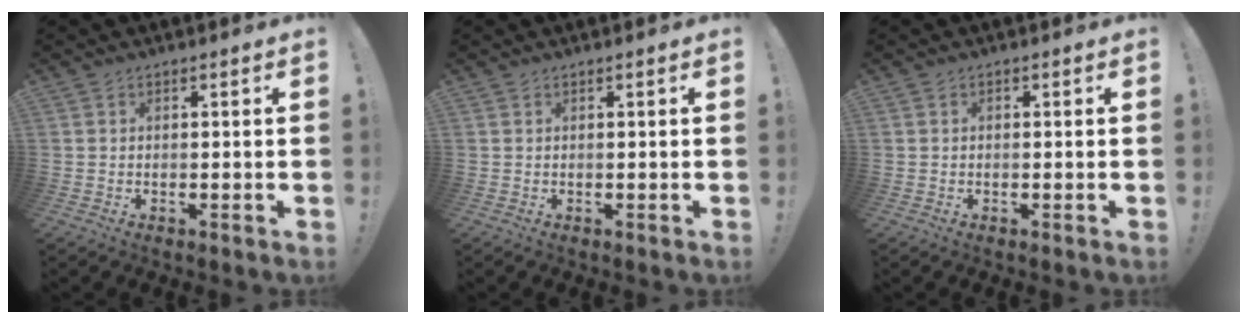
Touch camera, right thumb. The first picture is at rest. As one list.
[{"total": 0.0}, {"total": 0.6, "force": [-0.5, 0.2, 0.2], "torque": [-0.008, 0.002, -0.008]}]